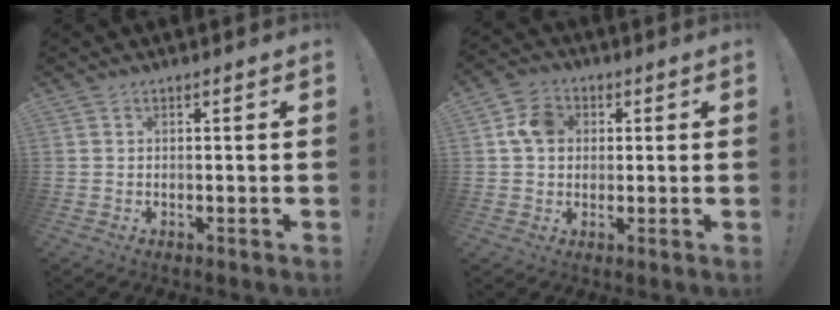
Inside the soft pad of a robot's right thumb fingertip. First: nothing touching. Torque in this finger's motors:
{"motor_torque": [0.13, 0.73, 0.12, -0.08, 0.00]}